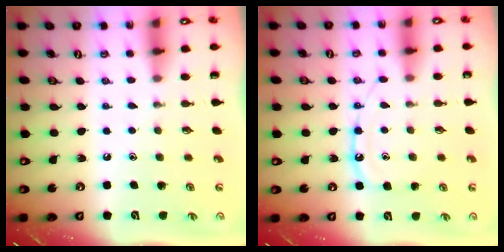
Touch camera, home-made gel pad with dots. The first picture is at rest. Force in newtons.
{"total": 10.4, "press": 10.4, "slide": 0.9}